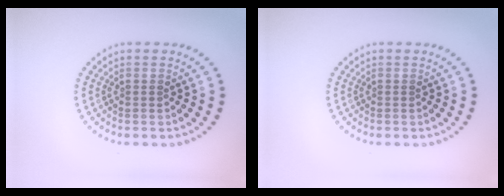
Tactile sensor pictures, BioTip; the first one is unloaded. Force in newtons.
{"total": 0.0}